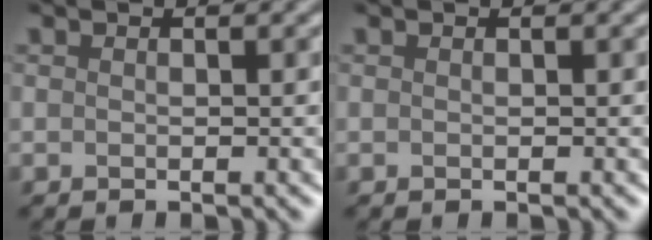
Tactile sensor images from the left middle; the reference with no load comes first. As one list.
[{"total": 0.0}]